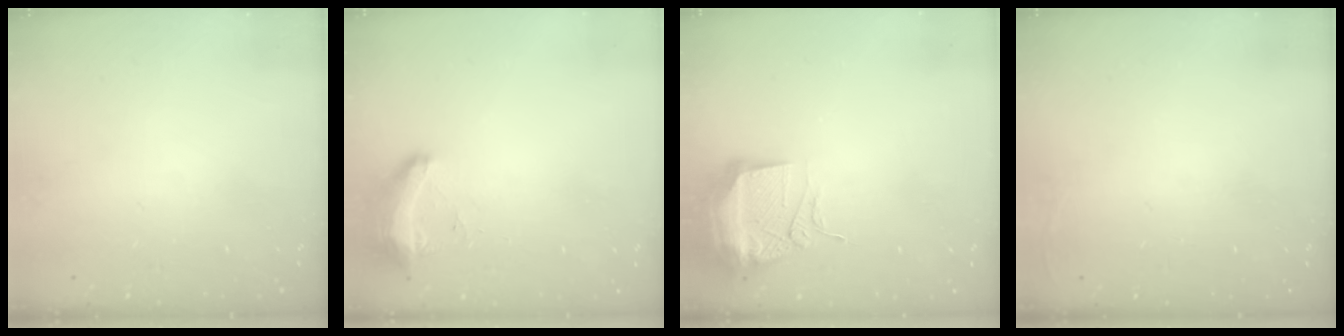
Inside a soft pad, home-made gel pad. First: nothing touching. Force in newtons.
{"total": 16.9, "press": 11.4, "slide": 12.5}
{"total": 13.6, "press": 13.3, "slide": 2.8}
{"total": 2.7, "press": 2.6, "slide": 1.0}